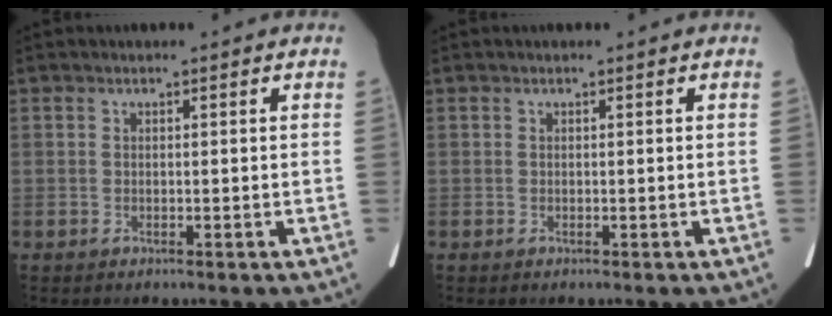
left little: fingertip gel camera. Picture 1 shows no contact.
{"total": 0.0}